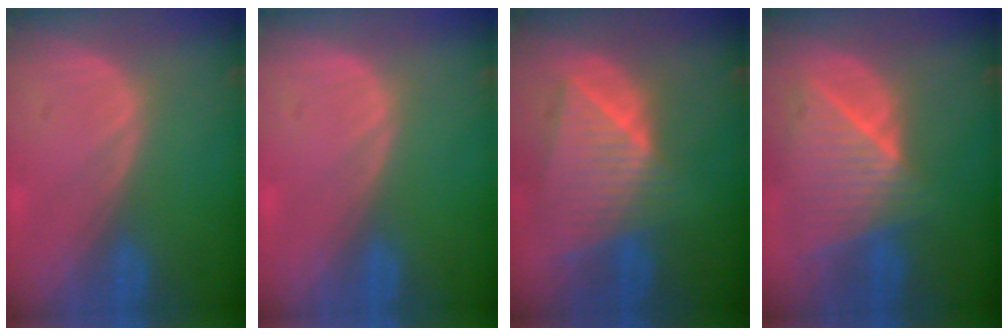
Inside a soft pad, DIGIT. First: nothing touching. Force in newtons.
{"total": 0.0}
{"total": 9.0, "press": 7.9, "slide": 4.3}
{"total": 9.2, "press": 8.2, "slide": 4.0}